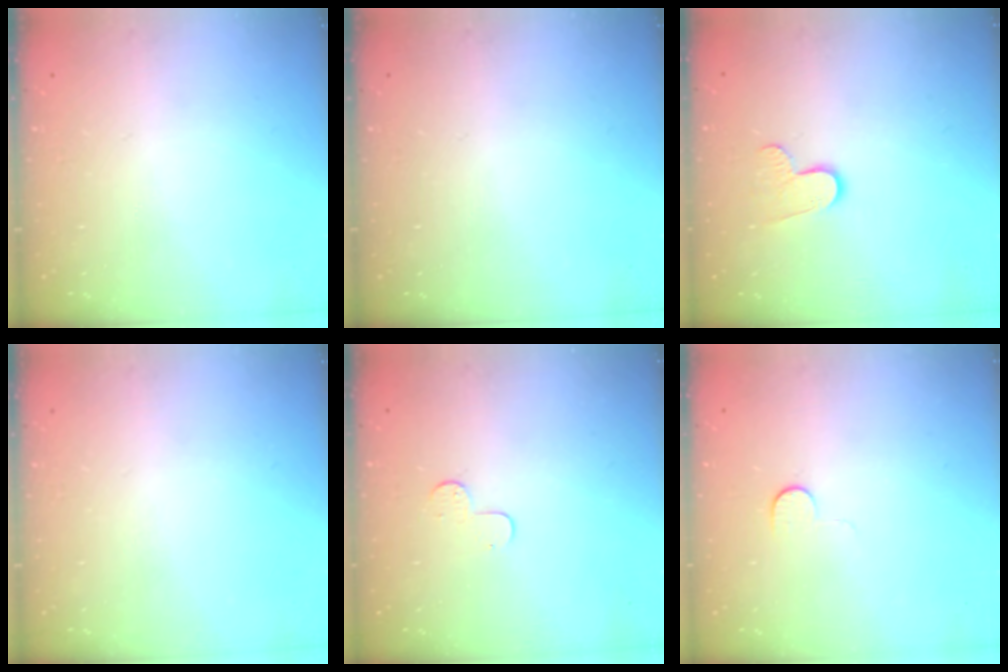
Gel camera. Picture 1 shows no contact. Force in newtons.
{"total": 0.0}
{"total": 6.9, "press": 6.9, "slide": 0.2}
{"total": 0.0}
{"total": 4.3, "press": 4.3, "slide": 0.4}
{"total": 5.0, "press": 5.0, "slide": 0.5}